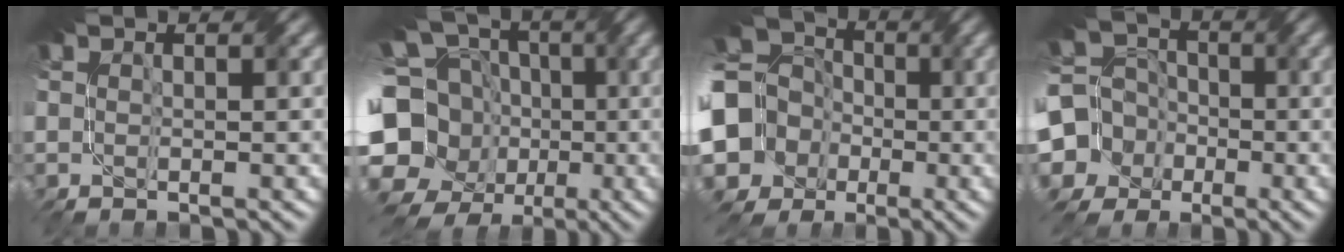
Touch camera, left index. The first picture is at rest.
{"total": 16.2, "force": [-3.0, 14.3, 7.0], "torque": [-0.186, 0.007, -0.068]}
{"total": 16.9, "force": [-2.0, 15.6, 6.1], "torque": [-0.178, 0.002, -0.076]}
{"total": 10.9, "force": [-3.1, 10.2, 2.7], "torque": [-0.097, -0.012, -0.079]}